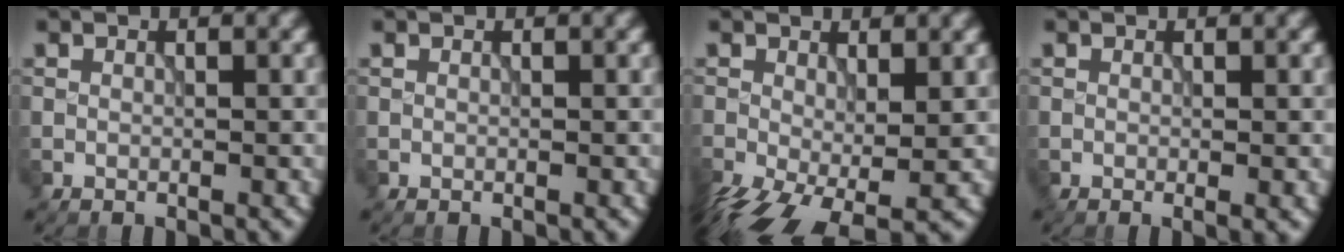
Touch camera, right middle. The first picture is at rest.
{"total": 0.0}
{"total": 7.8, "force": [-3.3, 3.6, 6.1], "torque": [-0.130, -0.033, -0.047]}
{"total": 0.8, "force": [-0.1, 0.1, 0.8], "torque": [-0.011, -0.006, -0.004]}